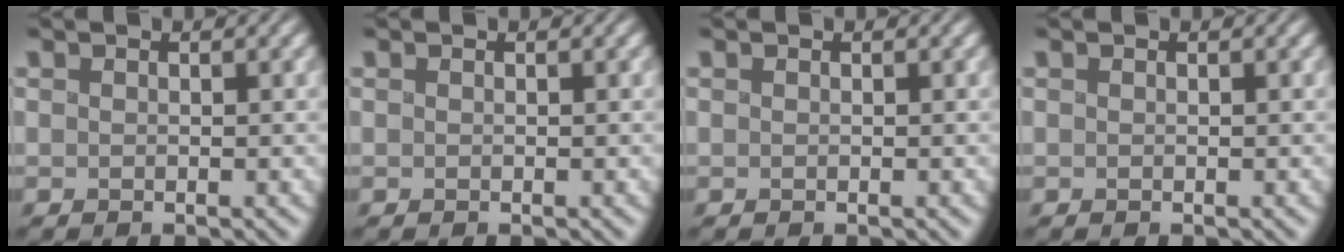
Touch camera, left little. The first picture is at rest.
{"total": 0.0}
{"total": 0.0}
{"total": 0.0}